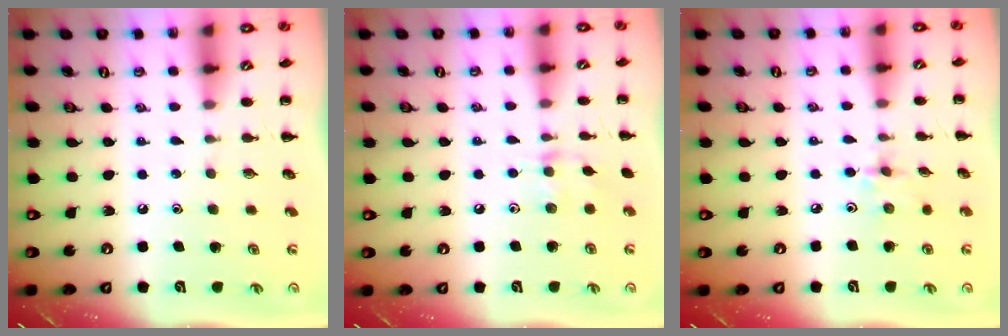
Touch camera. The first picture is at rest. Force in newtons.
{"total": 6.6, "press": 6.4, "slide": 1.6}
{"total": 2.2, "press": 2.1, "slide": 0.6}